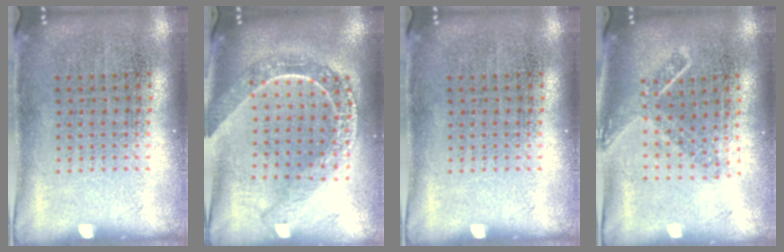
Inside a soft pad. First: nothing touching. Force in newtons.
{"total": 2.2, "press": 1.9, "slide": 1.1}
{"total": 0.0}
{"total": 1.7, "press": 1.3, "slide": 1.1}